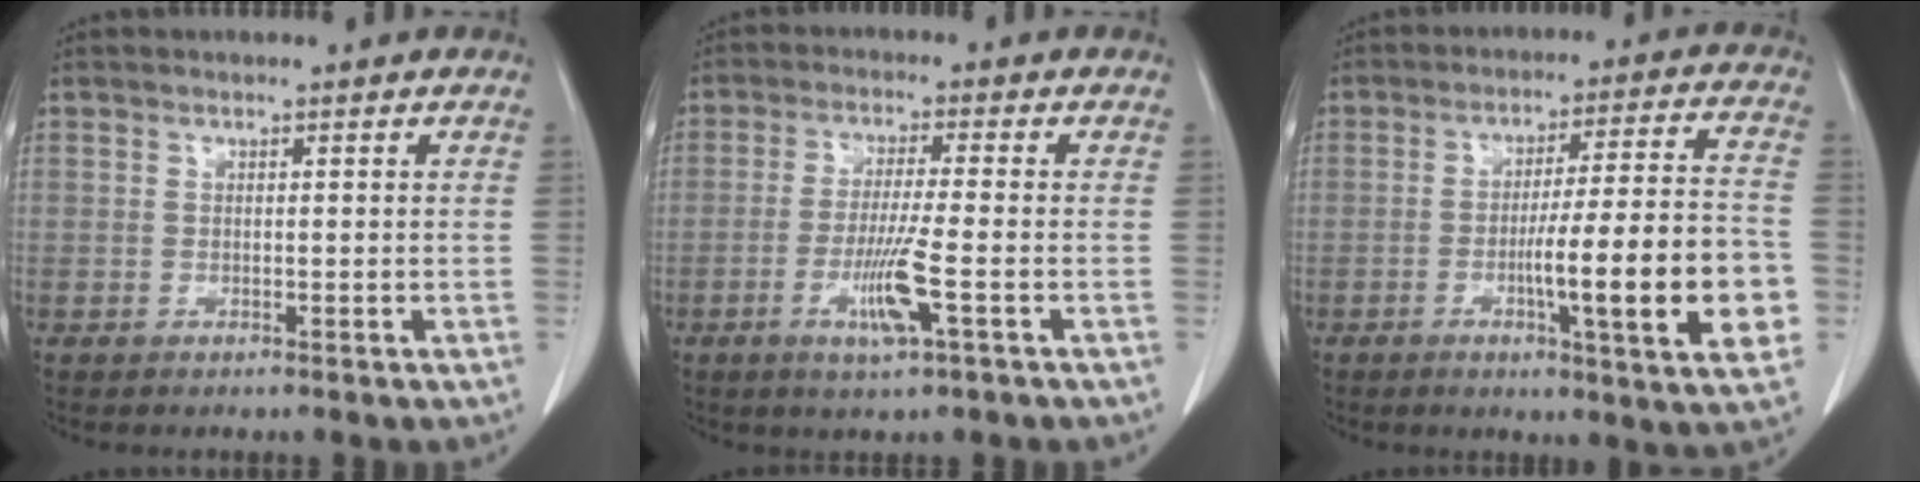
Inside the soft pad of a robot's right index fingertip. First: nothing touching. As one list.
[{"total": 7.0, "force": [-2.5, -0.2, 6.5], "torque": [-0.123, -0.013, -0.046]}, {"total": 16.9, "force": [-4.3, 0.6, 16.3], "torque": [-0.206, 0.002, -0.058]}]